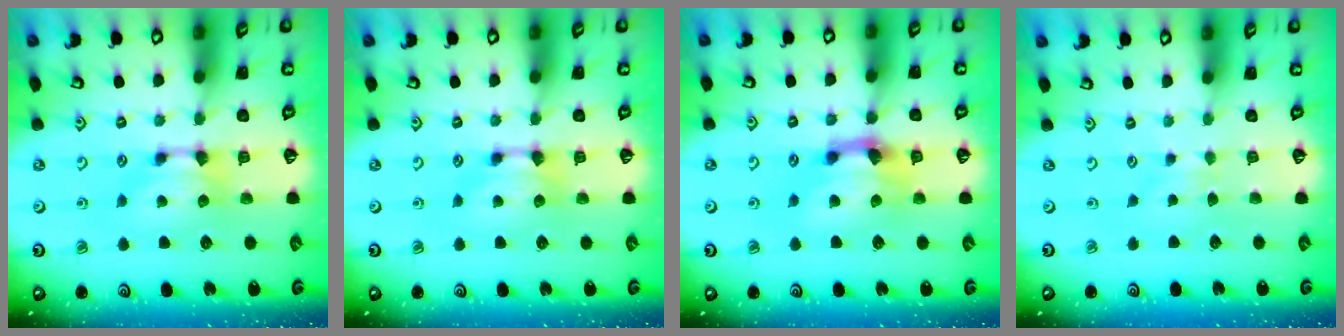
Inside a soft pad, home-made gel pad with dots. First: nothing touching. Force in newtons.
{"total": 0.0}
{"total": 2.8, "press": 2.4, "slide": 1.5}
{"total": 3.2, "press": 3.2, "slide": 0.4}